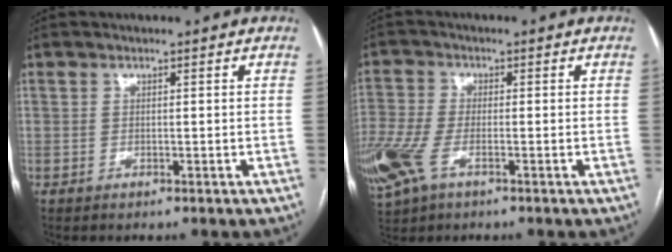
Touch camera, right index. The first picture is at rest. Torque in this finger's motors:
{"motor_torque": [0.46, -0.13, 0.48, 0.18]}